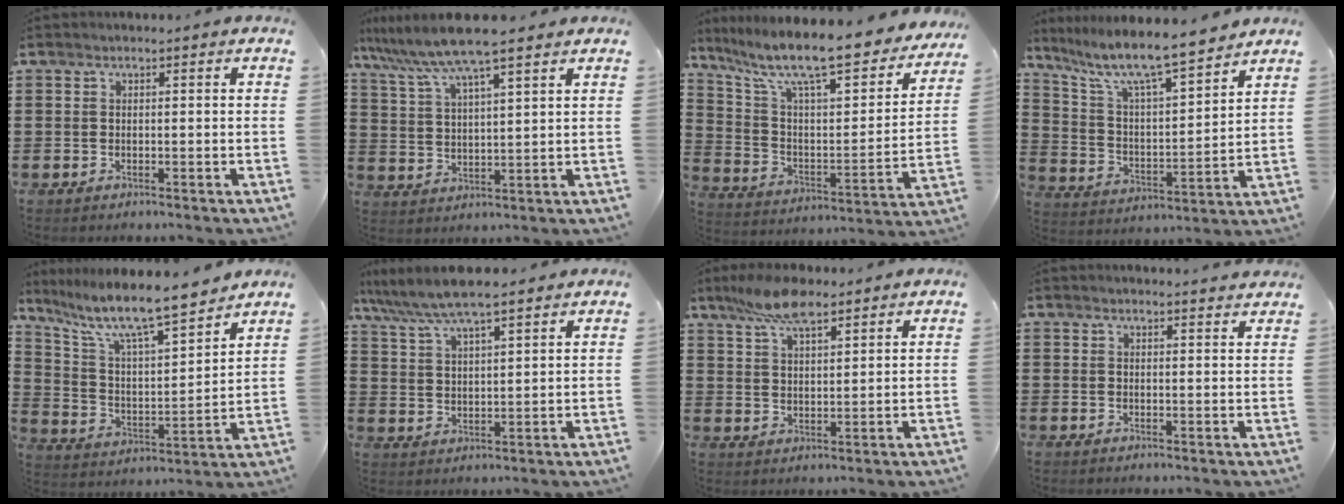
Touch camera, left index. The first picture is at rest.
{"total": 8.3, "force": [6.8, 0.1, 4.7], "torque": [-0.114, -0.026, 0.118]}
{"total": 12.1, "force": [9.7, 1.7, 7.0], "torque": [-0.156, -0.071, 0.158]}
{"total": 8.6, "force": [7.3, 0.8, 4.5], "torque": [-0.117, -0.048, 0.119]}
{"total": 9.6, "force": [8.1, 1.0, 5.1], "torque": [-0.133, -0.055, 0.134]}
{"total": 6.7, "force": [5.8, 0.8, 3.2], "torque": [-0.083, -0.019, 0.102]}
{"total": 7.8, "force": [5.8, 2.2, 4.7], "torque": [-0.105, -0.003, 0.107]}
{"total": 1.8, "force": [1.8, -0.1, 0.2], "torque": [-0.009, -0.002, 0.034]}